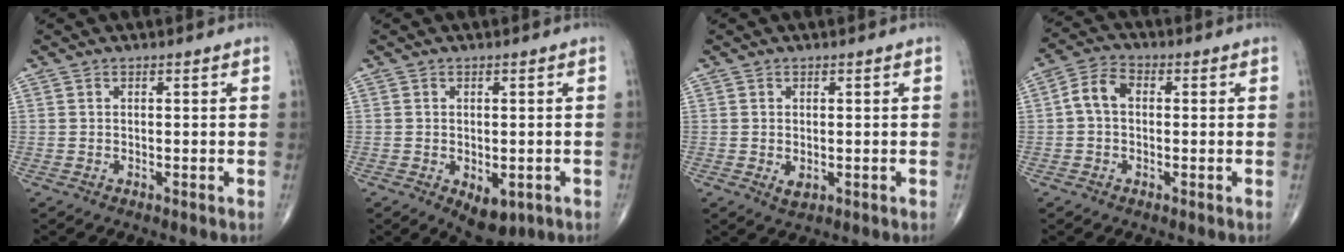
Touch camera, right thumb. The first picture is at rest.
{"total": 5.6, "force": [-1.8, 3.3, 4.2], "torque": [-0.046, -0.001, -0.012]}
{"total": 1.9, "force": [-0.2, 1.2, 1.4], "torque": [-0.023, -0.005, -0.001]}
{"total": 5.5, "force": [0.1, 3.7, 4.0], "torque": [-0.072, 0.020, -0.006]}